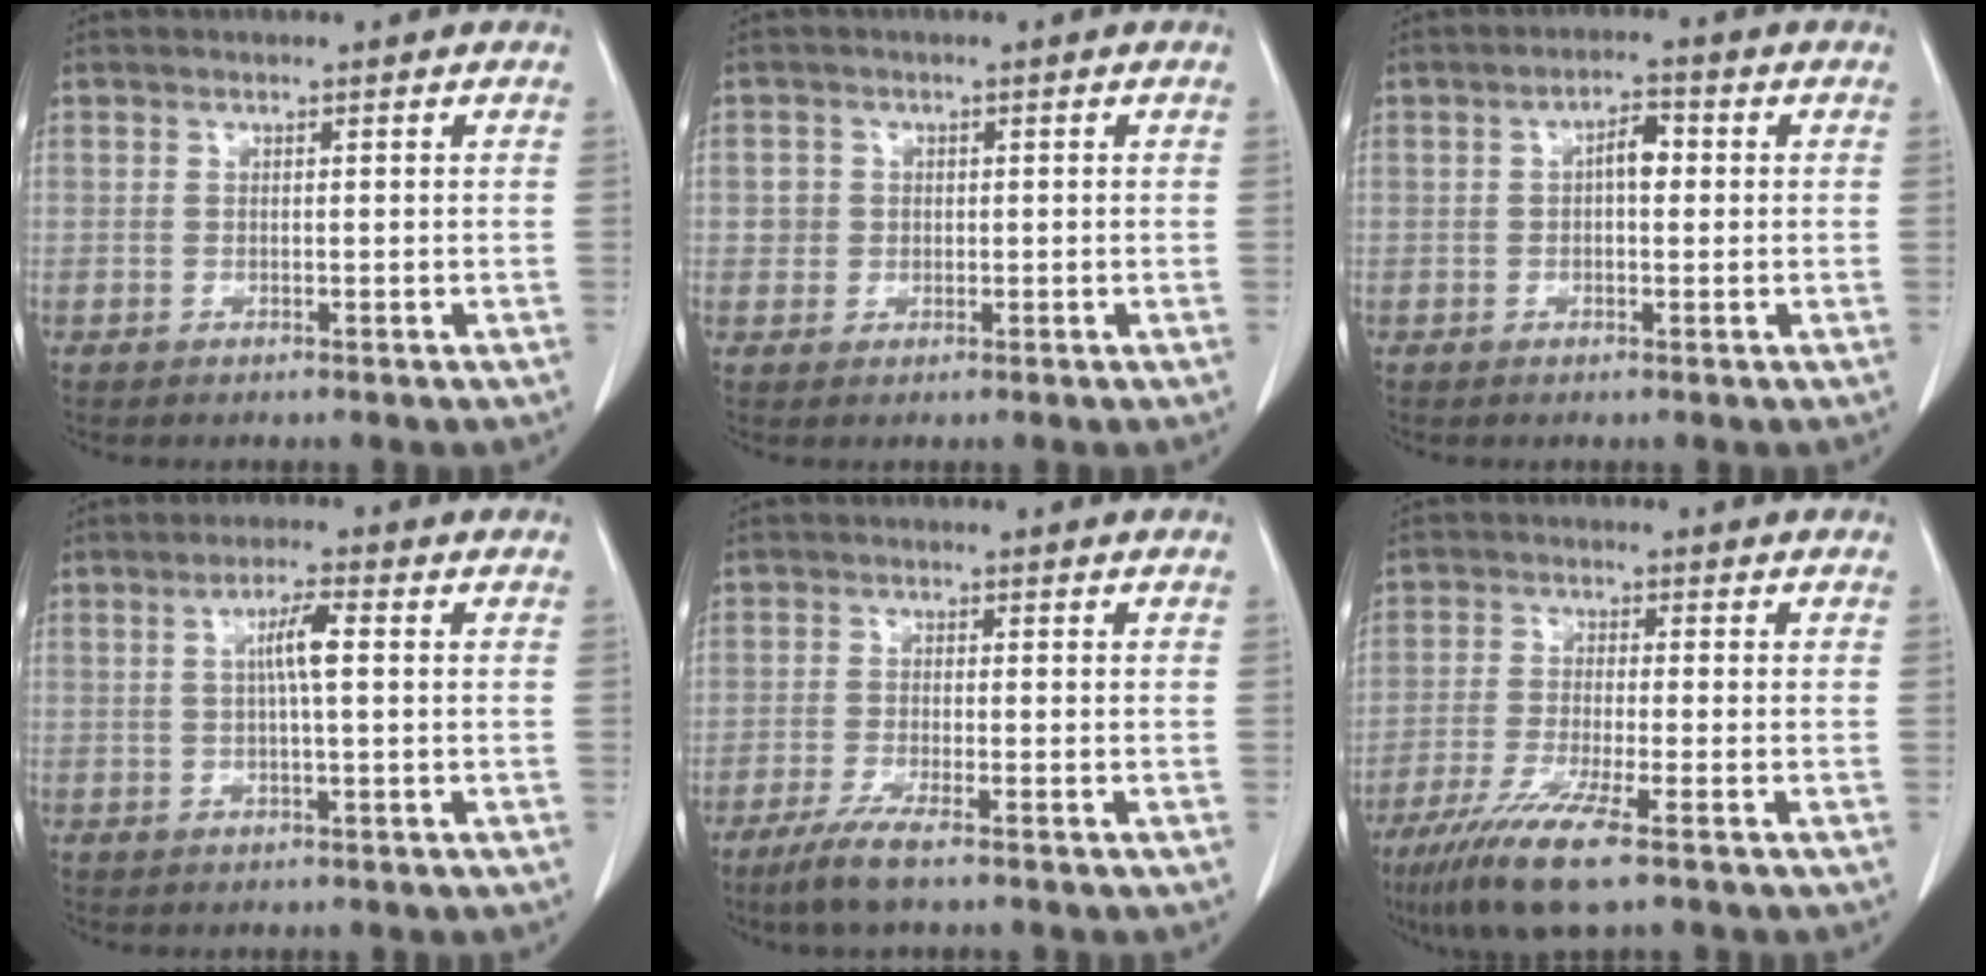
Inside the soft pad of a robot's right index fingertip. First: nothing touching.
{"total": 2.3, "force": [0.3, 2.2, 0.3], "torque": [0.007, 0.006, 0.008]}
{"total": 3.3, "force": [0.3, 1.4, 3.0], "torque": [-0.048, 0.012, 0.002]}
{"total": 4.0, "force": [0.6, 0.2, 3.9], "torque": [-0.072, 0.006, 0.009]}
{"total": 4.9, "force": [-3.5, 0.0, 3.5], "torque": [-0.070, -0.014, -0.064]}
{"total": 9.0, "force": [-5.6, 0.1, 7.1], "torque": [-0.138, -0.027, -0.100]}